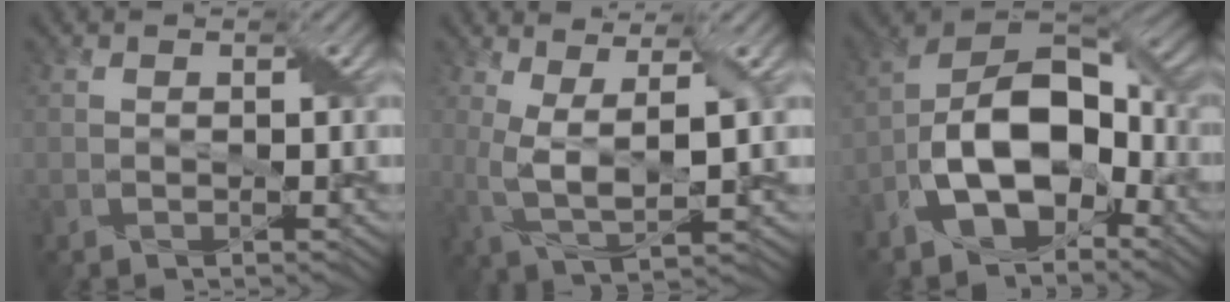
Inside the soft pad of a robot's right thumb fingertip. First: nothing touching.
{"total": 6.6, "force": [1.4, 2.1, 6.1], "torque": [-0.138, 0.001, 0.028]}
{"total": 14.0, "force": [-5.1, 8.0, 10.4], "torque": [-0.193, -0.009, -0.110]}